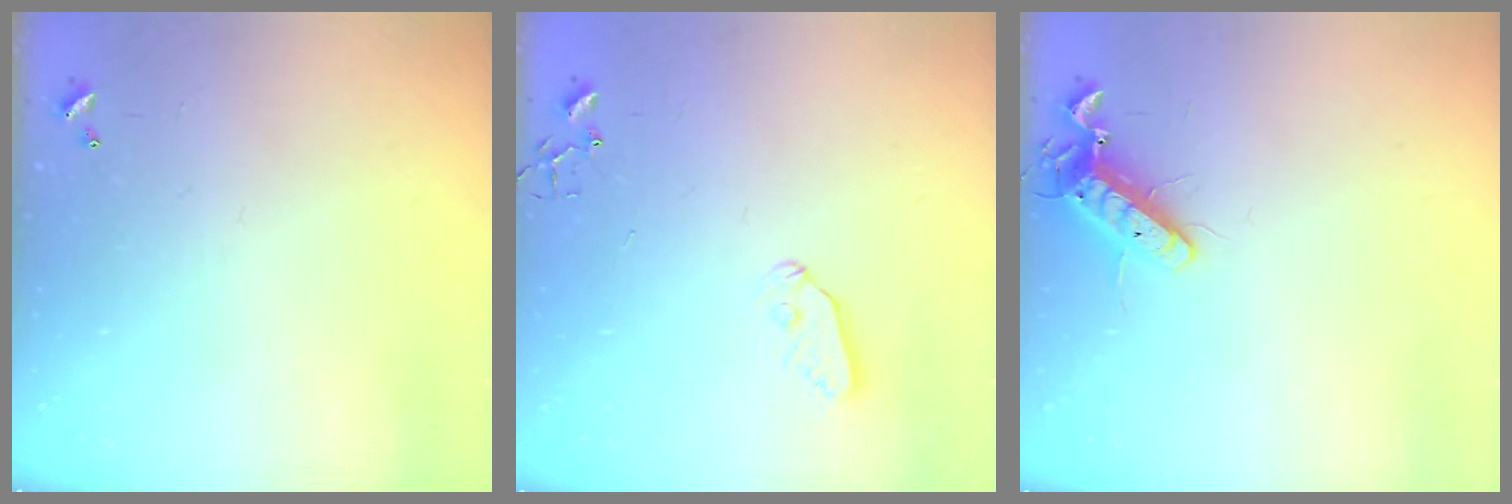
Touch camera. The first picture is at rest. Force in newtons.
{"total": 6.0, "press": 6.0, "slide": 0.2}
{"total": 11.6, "press": 11.5, "slide": 1.5}